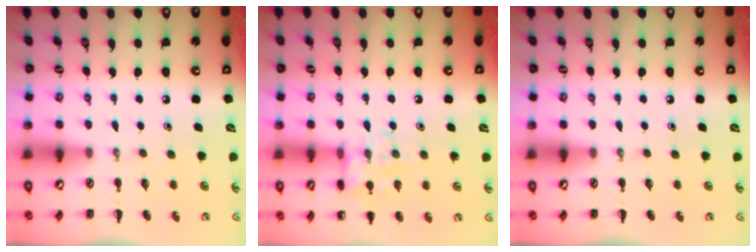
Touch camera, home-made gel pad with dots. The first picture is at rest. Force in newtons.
{"total": 10.7, "press": 10.7, "slide": 0.6}
{"total": 0.0}